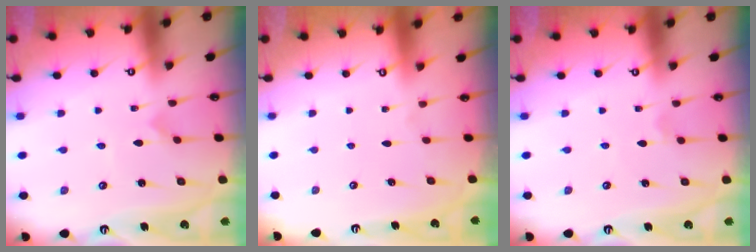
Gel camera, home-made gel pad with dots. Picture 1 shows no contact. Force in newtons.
{"total": 0.0}
{"total": 1.2, "press": 1.1, "slide": 0.2}